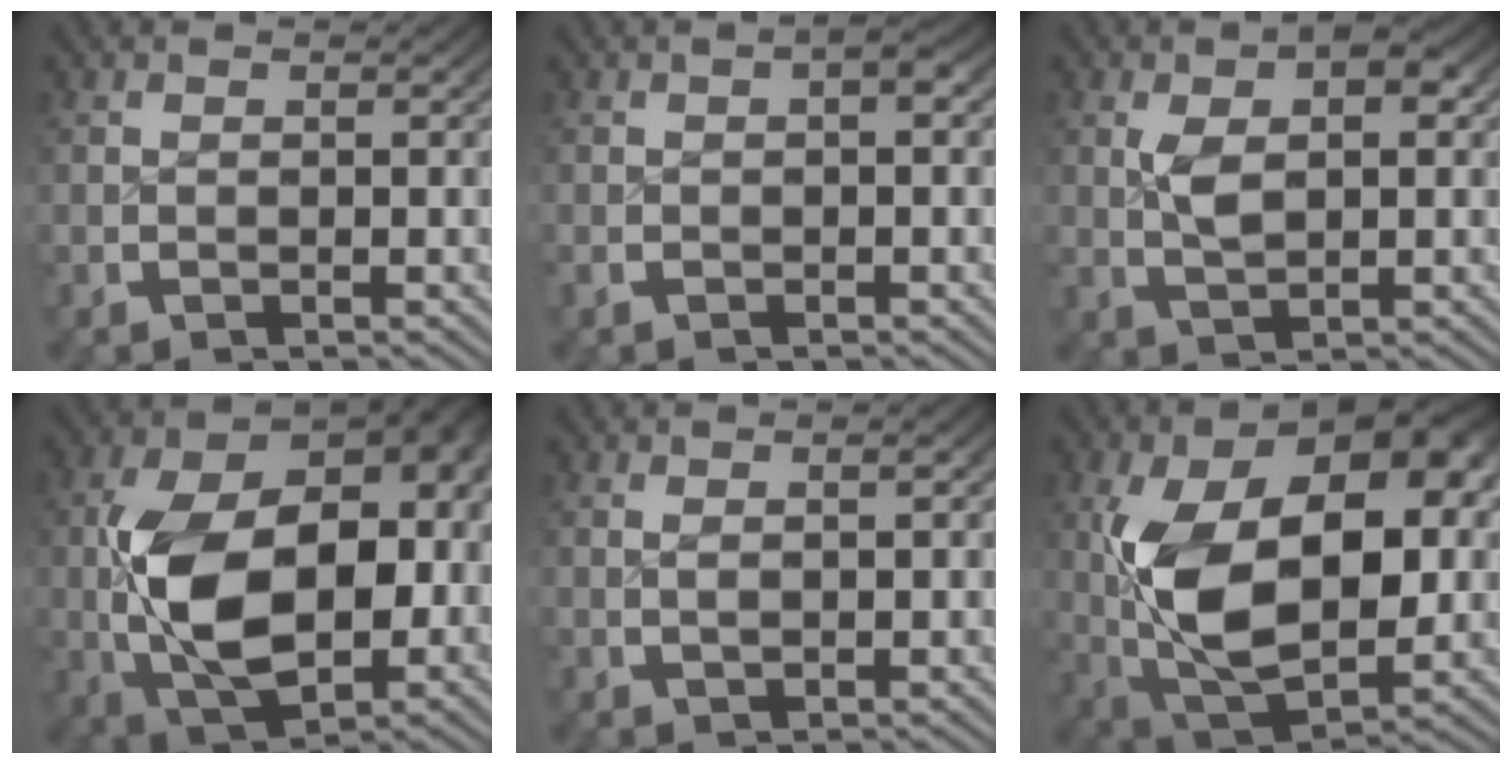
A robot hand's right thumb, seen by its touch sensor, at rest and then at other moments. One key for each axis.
{"total": 1.4, "fx": -0.1, "fy": 0.7, "fz": 1.2, "tx": -0.018, "ty": 0.001, "tz": -0.006}
{"total": 4.1, "fx": 0.8, "fy": 2.4, "fz": 3.2, "tx": -0.061, "ty": -0.007, "tz": 0.021}
{"total": 16.4, "fx": -0.5, "fy": 10.4, "fz": 12.7, "tx": -0.248, "ty": -0.036, "tz": 0.007}
{"total": 1.2, "fx": 0.3, "fy": 0.2, "fz": 1.1, "tx": -0.019, "ty": -0.002, "tz": 0.010}
{"total": 16.3, "fx": -0.1, "fy": 10.1, "fz": 12.7, "tx": -0.268, "ty": -0.049, "tz": 0.024}